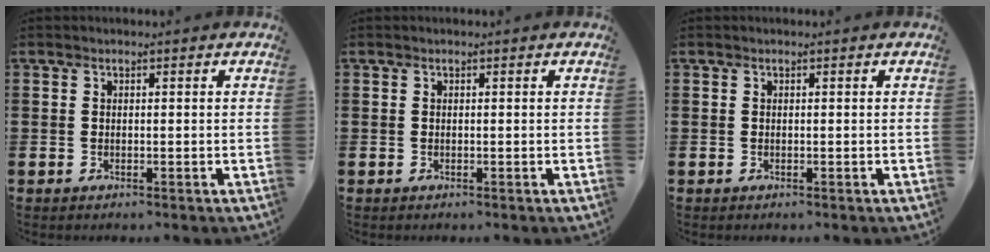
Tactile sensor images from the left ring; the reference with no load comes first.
{"total": 0.0}
{"total": 0.0}